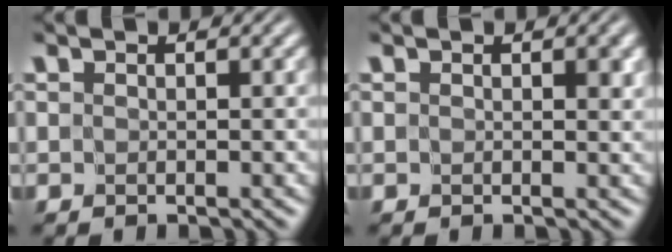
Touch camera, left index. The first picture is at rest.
{"total": 1.2, "force": [0.3, 0.7, 0.9], "torque": [-0.006, -0.002, 0.005]}